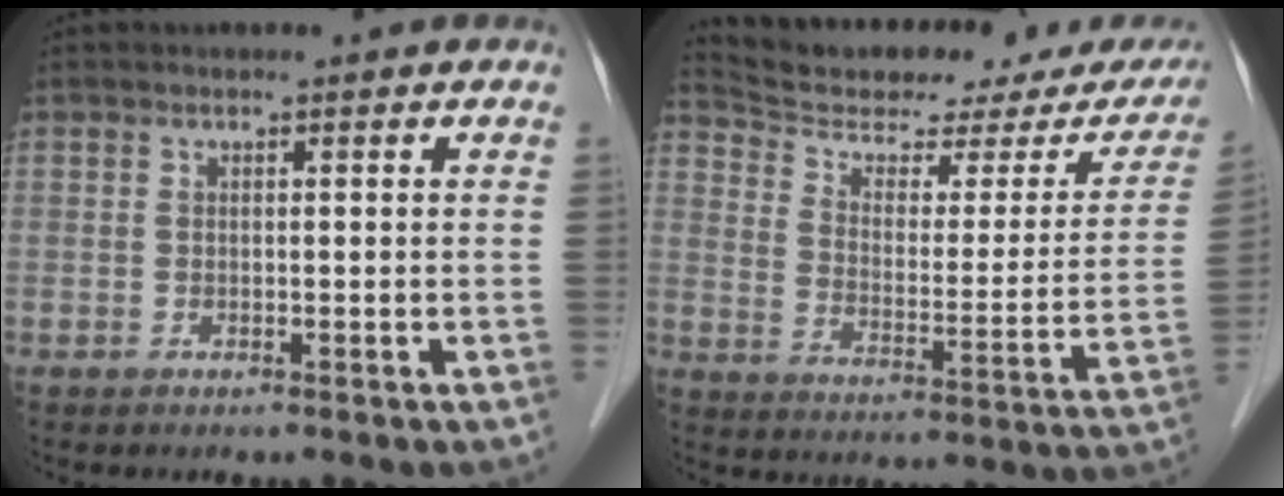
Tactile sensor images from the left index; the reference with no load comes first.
{"total": 21.6, "force": [19.6, 4.0, 8.2], "torque": [-0.116, -0.025, 0.265]}